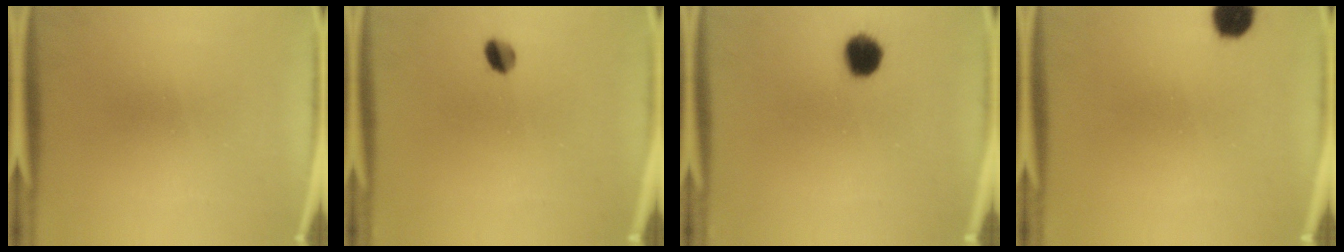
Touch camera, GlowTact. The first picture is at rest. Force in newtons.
{"total": 3.0}
{"total": 6.0}
{"total": 5.2}